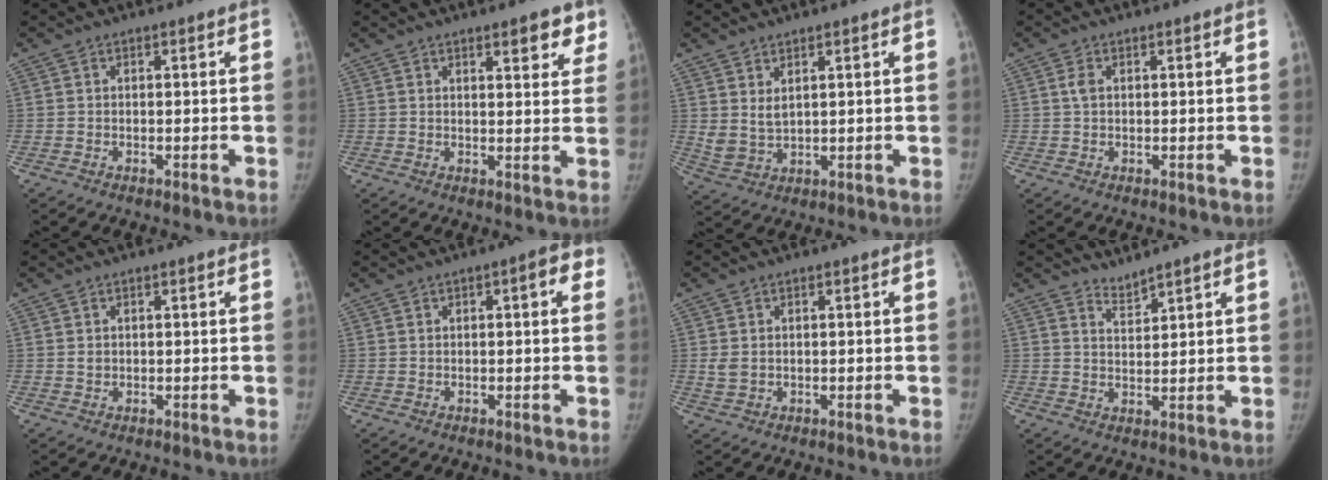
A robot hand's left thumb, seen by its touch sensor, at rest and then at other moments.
{"total": 5.5, "force": [3.6, 2.1, 3.6], "torque": [-0.015, -0.018, 0.041]}
{"total": 3.9, "force": [1.9, 1.9, 2.8], "torque": [-0.054, -0.018, 0.051]}
{"total": 1.6, "force": [0.5, 0.9, 1.2], "torque": [-0.024, 0.003, 0.010]}
{"total": 0.8, "force": [0.2, 0.7, 0.4], "torque": [-0.001, -0.001, 0.004]}
{"total": 3.2, "force": [0.9, 1.3, 2.8], "torque": [-0.029, 0.013, 0.007]}
{"total": 2.1, "force": [0.3, 1.6, 1.2], "torque": [-0.023, -0.003, 0.010]}
{"total": 2.6, "force": [2.6, 0.0, 0.2], "torque": [0.004, -0.026, 0.053]}